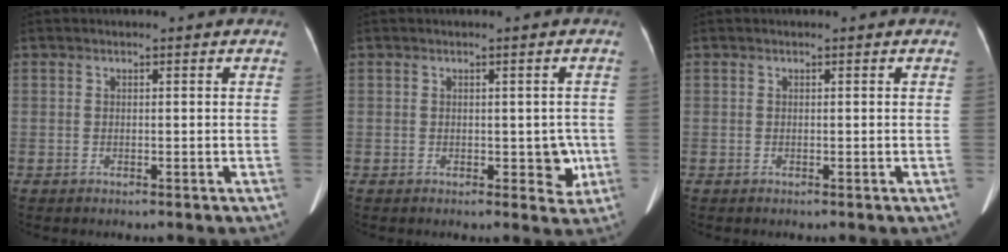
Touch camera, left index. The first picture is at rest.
{"total": 3.4, "force": [-0.5, 2.2, 2.6], "torque": [-0.022, 0.008, 0.000]}
{"total": 0.0}